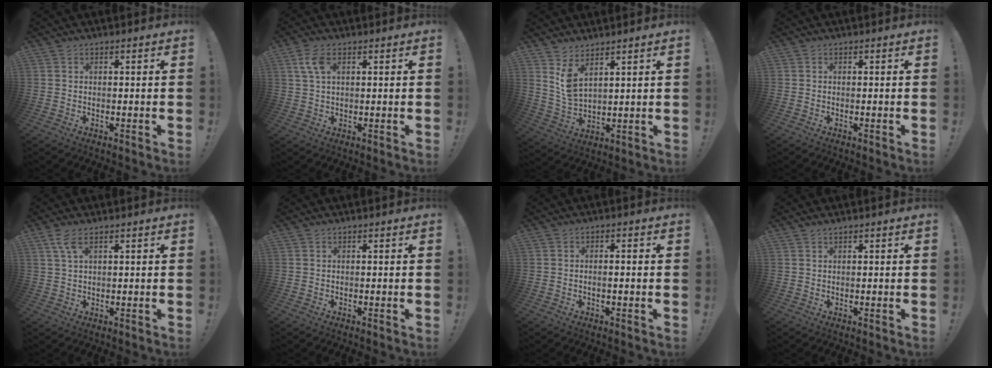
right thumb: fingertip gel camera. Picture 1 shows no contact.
{"total": 5.4, "force": [2.0, 2.9, 4.1], "torque": [-0.074, 0.005, 0.036]}
{"total": 7.1, "force": [5.0, 2.8, 4.1], "torque": [-0.068, -0.035, 0.093]}
{"total": 0.0}
{"total": 5.0, "force": [2.9, 1.7, 3.7], "torque": [-0.069, -0.008, 0.051]}
{"total": 0.0}
{"total": 1.7, "force": [-0.7, 0.1, 1.5], "torque": [-0.019, -0.002, -0.015]}
{"total": 0.9, "force": [0.8, 0.0, 0.2], "torque": [0.004, -0.003, 0.014]}